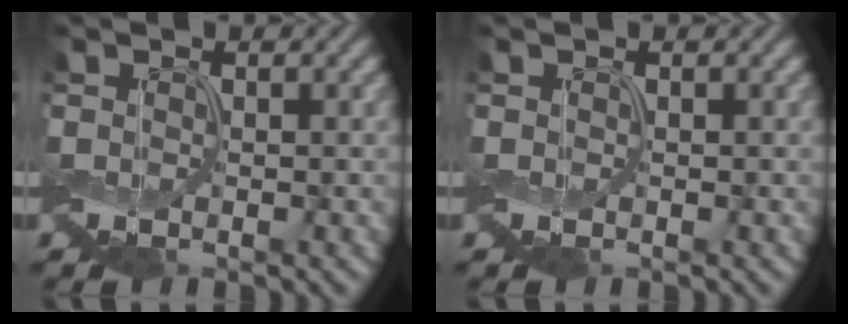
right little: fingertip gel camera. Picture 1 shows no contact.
{"total": 0.0}